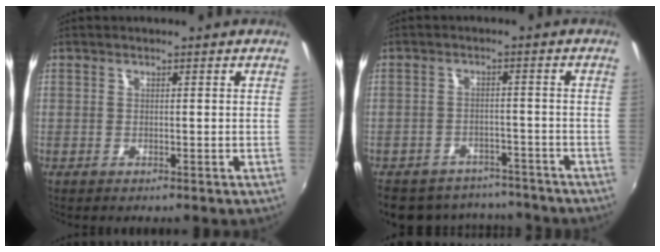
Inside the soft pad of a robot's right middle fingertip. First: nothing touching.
{"total": 16.9, "force": [-14.0, 7.6, 5.7], "torque": [-0.137, 0.016, -0.183]}